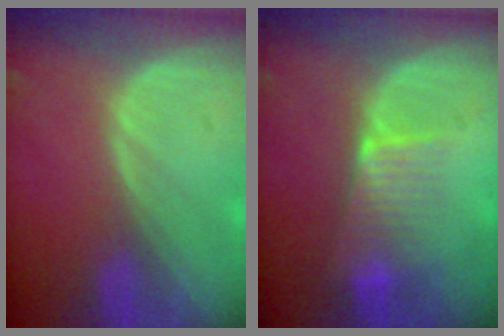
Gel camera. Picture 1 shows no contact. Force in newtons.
{"total": 6.4, "press": 5.7, "slide": 3.1}